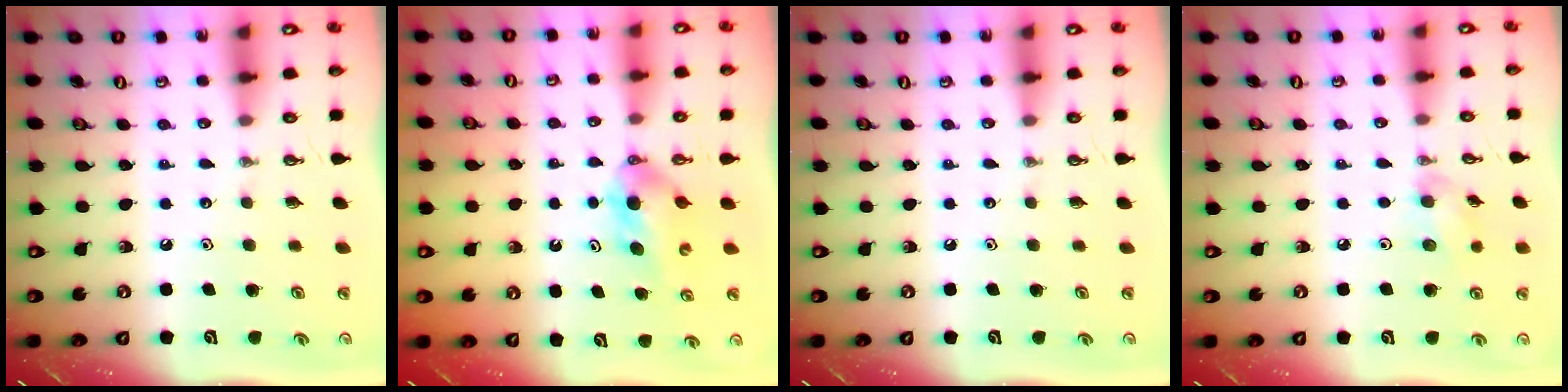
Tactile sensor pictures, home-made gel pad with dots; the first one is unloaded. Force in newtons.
{"total": 5.2, "press": 5.1, "slide": 0.6}
{"total": 0.0}
{"total": 5.8, "press": 5.7, "slide": 1.4}